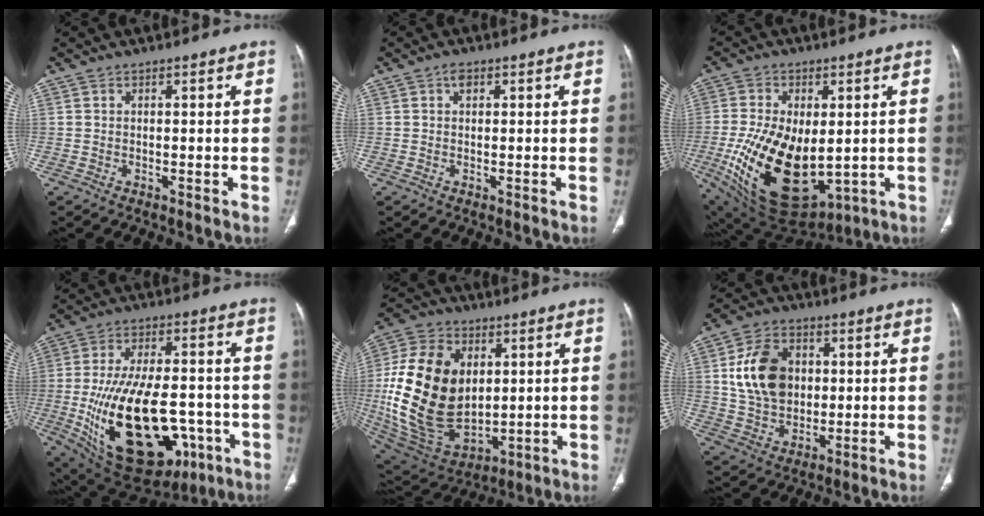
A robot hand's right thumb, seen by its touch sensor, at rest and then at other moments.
{"total": 1.4, "force": [0.5, 0.9, 0.9], "torque": [-0.004, 0.004, 0.006]}
{"total": 21.7, "force": [-2.4, 12.4, 17.7], "torque": [-0.326, -0.022, -0.006]}
{"total": 28.3, "force": [-7.5, 15.2, 22.7], "torque": [-0.404, 0.002, -0.085]}
{"total": 26.5, "force": [1.8, 17.8, 19.7], "torque": [-0.383, -0.012, 0.055]}
{"total": 13.7, "force": [2.2, 10.3, 8.8], "torque": [-0.130, 0.000, 0.044]}